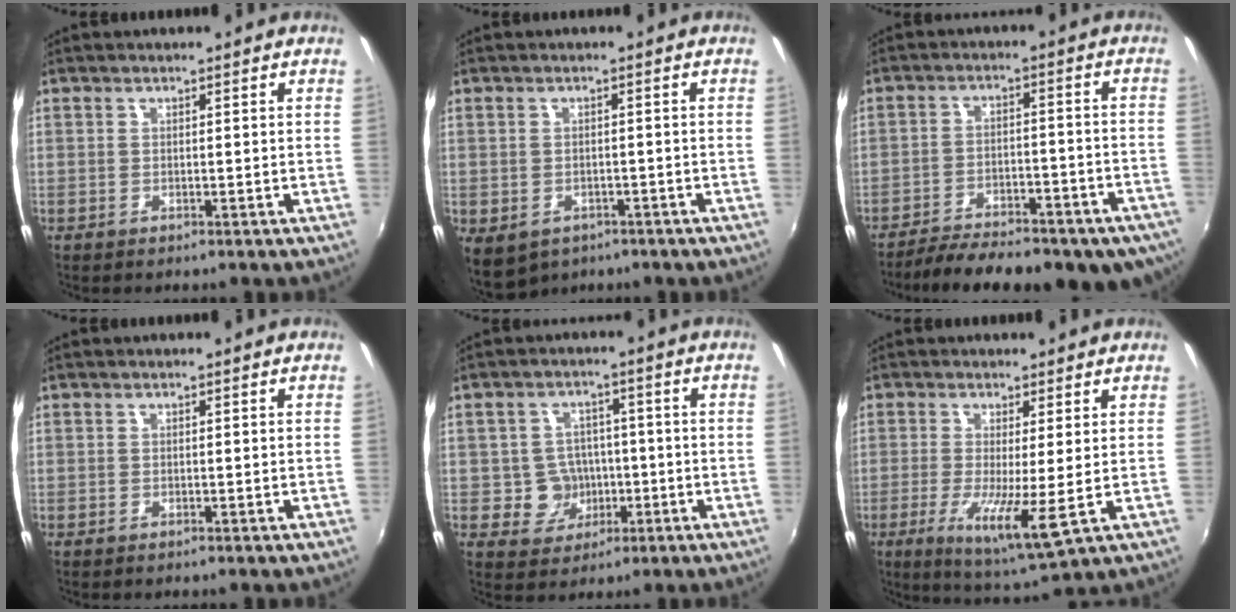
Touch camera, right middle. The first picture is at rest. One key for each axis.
{"total": 6.8, "fx": -3.6, "fy": 4.7, "fz": 3.4, "tx": -0.074, "ty": -0.024, "tz": -0.039}
{"total": 21.4, "fx": -16.2, "fy": 7.4, "fz": 11.9, "tx": -0.208, "ty": -0.038, "tz": -0.212}
{"total": 0.0}
{"total": 6.4, "fx": -1.4, "fy": 6.1, "fz": 1.4, "tx": -0.041, "ty": 0.016, "tz": -0.009}
{"total": 8.5, "fx": -1.2, "fy": 0.5, "fz": 8.4, "tx": -0.167, "ty": -0.027, "tz": -0.025}